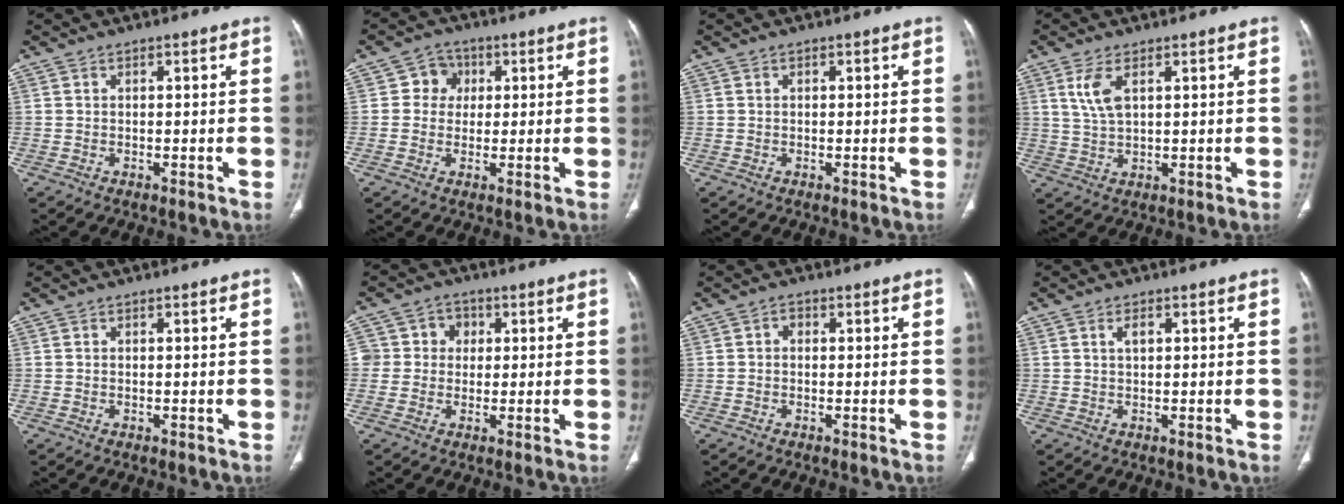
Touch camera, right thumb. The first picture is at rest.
{"total": 4.7, "force": [0.9, 4.4, 1.5], "torque": [0.009, 0.007, 0.007]}
{"total": 0.0}
{"total": 5.2, "force": [2.1, 2.2, 4.2], "torque": [-0.094, -0.004, 0.052]}
{"total": 0.0}
{"total": 5.8, "force": [0.8, 5.6, 1.4], "torque": [0.017, 0.012, 0.008]}
{"total": 1.3, "force": [-0.1, 1.0, 0.7], "torque": [-0.006, 0.004, -0.007]}
{"total": 1.9, "force": [0.6, 1.0, 1.5], "torque": [-0.027, 0.003, 0.012]}